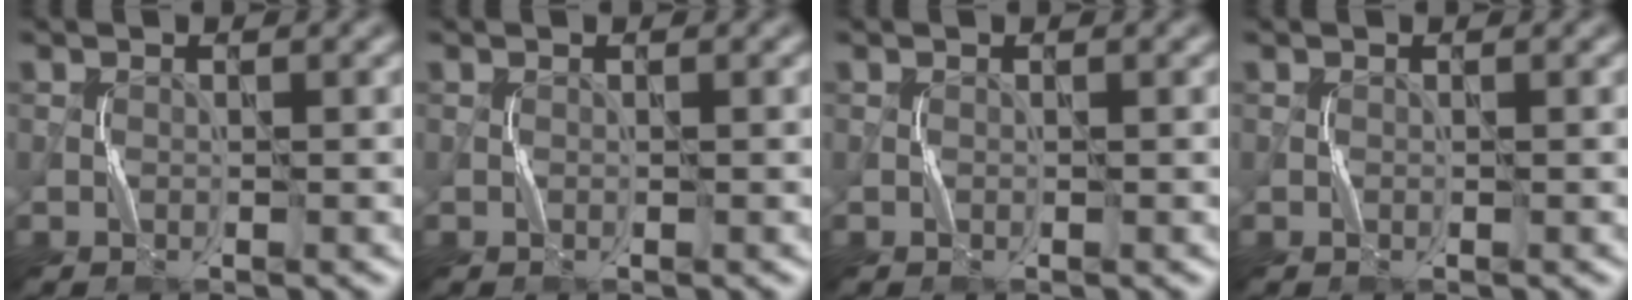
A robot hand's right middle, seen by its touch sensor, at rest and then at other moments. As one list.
[{"total": 0.0}, {"total": 0.0}, {"total": 0.0}]